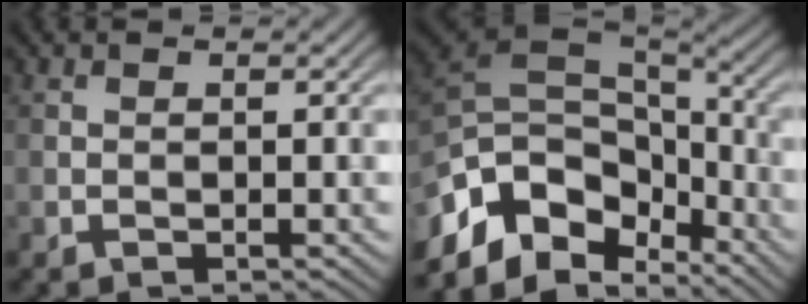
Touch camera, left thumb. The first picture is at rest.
{"total": 13.4, "force": [-6.2, 8.2, 8.7], "torque": [-0.219, -0.007, -0.110]}